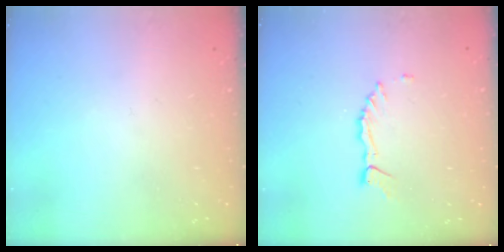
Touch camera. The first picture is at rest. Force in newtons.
{"total": 3.1, "press": 3.1, "slide": 0.1}